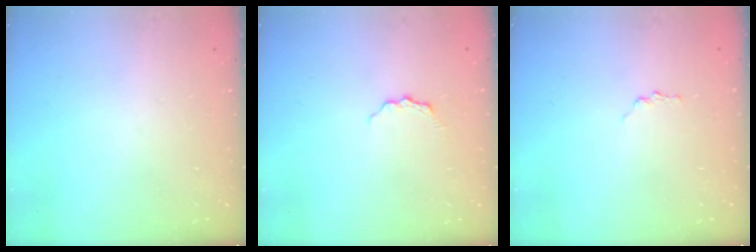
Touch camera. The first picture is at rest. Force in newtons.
{"total": 4.1, "press": 4.1, "slide": 0.5}
{"total": 0.8, "press": 0.8, "slide": 0.1}